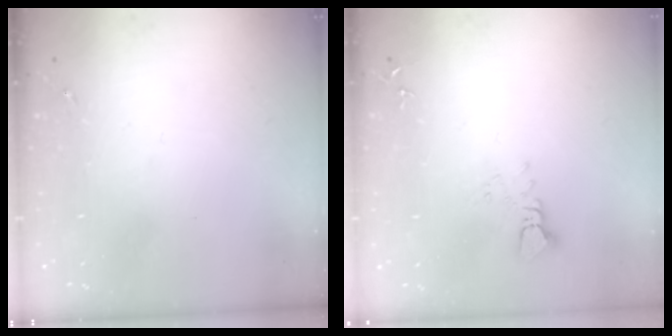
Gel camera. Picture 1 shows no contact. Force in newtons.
{"total": 3.3, "press": 3.3, "slide": 0.2}